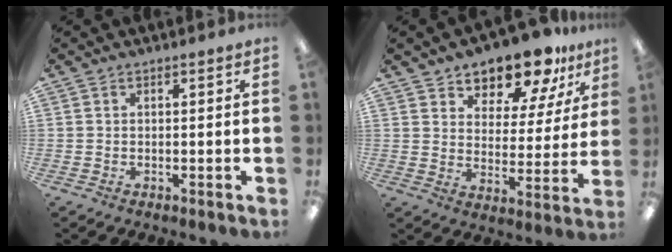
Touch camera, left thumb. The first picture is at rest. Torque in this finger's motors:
{"motor_torque": [0.20, 0.45, 1.12, -1.66, 0.04]}